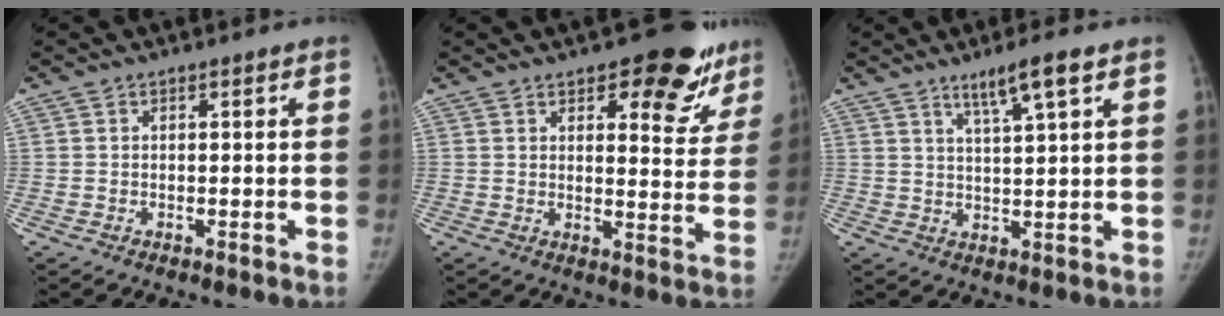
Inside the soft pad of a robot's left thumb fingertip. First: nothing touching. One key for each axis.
{"total": 13.3, "fx": 8.6, "fy": 5.8, "fz": 8.3, "tx": -0.042, "ty": -0.048, "tz": 0.102}
{"total": 6.0, "fx": 3.8, "fy": 0.1, "fz": 4.7, "tx": -0.086, "ty": -0.020, "tz": 0.070}